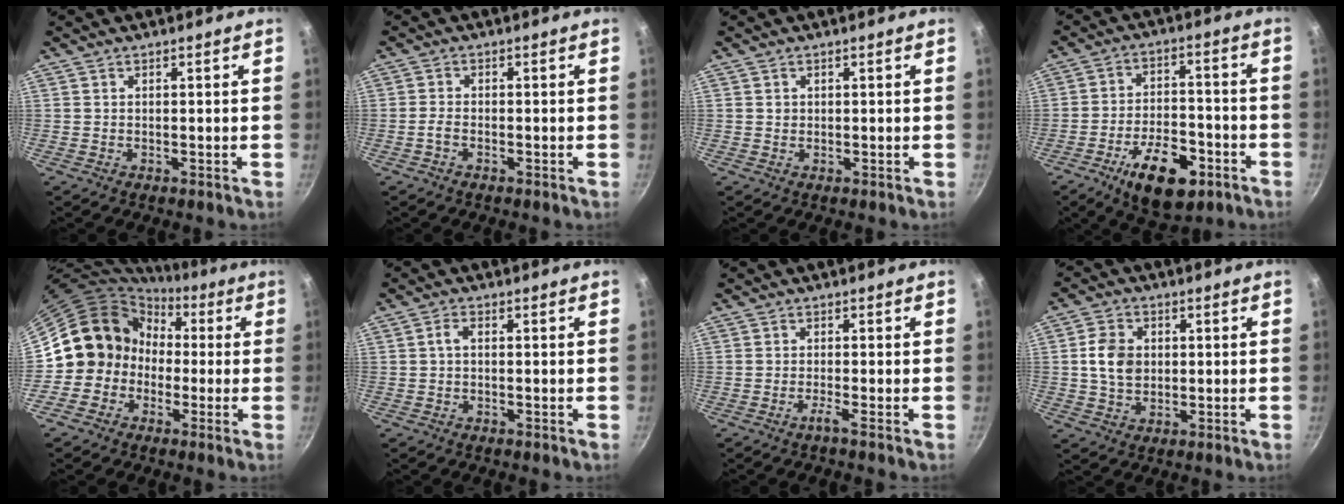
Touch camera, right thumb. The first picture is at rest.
{"total": 1.5, "force": [-1.0, 0.7, 1.0], "torque": [-0.029, 0.011, -0.023]}
{"total": 1.2, "force": [0.2, 1.1, 0.3], "torque": [0.002, 0.004, 0.003]}
{"total": 14.4, "force": [-7.1, 7.1, 10.3], "torque": [-0.142, 0.037, -0.108]}
{"total": 10.4, "force": [-0.1, 10.0, 2.9], "torque": [-0.001, 0.042, -0.020]}
{"total": 1.7, "force": [-0.1, 0.9, 1.4], "torque": [-0.031, 0.010, -0.004]}
{"total": 1.5, "force": [-0.9, -0.5, 1.1], "torque": [-0.028, 0.003, -0.022]}
{"total": 7.2, "force": [0.6, 5.5, 4.6], "torque": [-0.068, 0.007, 0.008]}